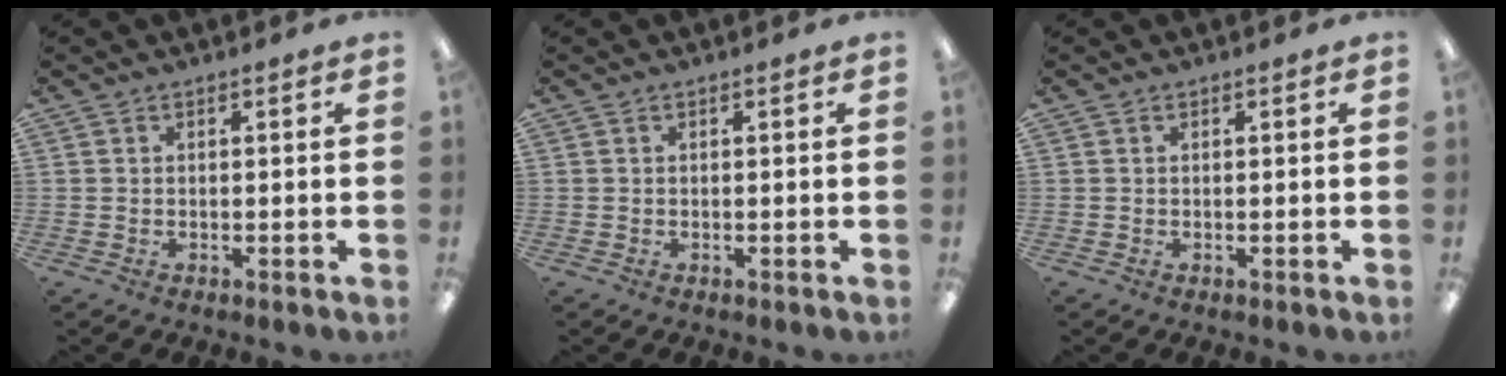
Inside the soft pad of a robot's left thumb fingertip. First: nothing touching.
{"total": 0.0}
{"total": 0.0}